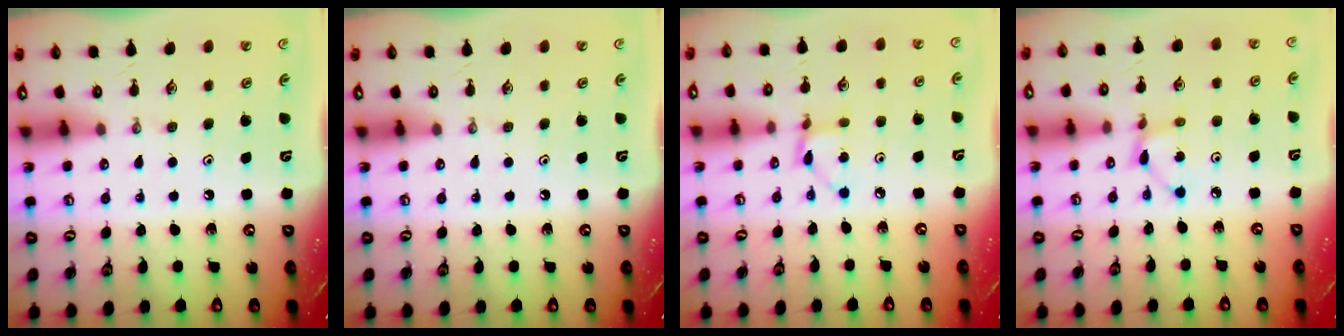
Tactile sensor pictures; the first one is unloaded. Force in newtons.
{"total": 0.0}
{"total": 3.4, "press": 3.4, "slide": 0.4}
{"total": 3.6, "press": 3.6, "slide": 0.3}